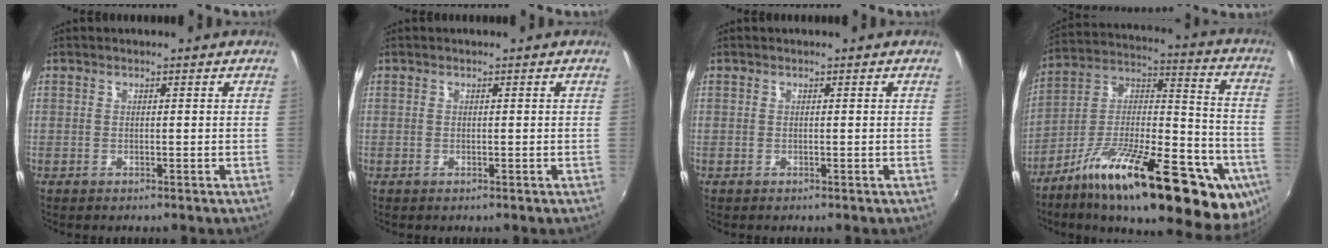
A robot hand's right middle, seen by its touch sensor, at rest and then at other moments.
{"total": 0.0}
{"total": 0.0}
{"total": 31.9, "force": [-16.2, 9.5, 25.7], "torque": [-0.366, -0.004, -0.254]}